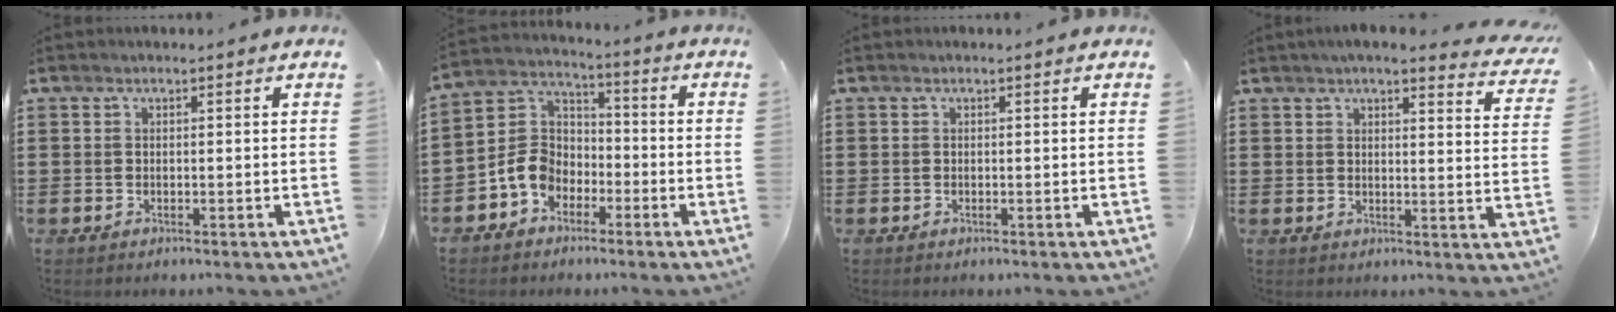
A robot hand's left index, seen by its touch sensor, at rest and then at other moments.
{"total": 7.4, "force": [-3.5, 6.1, 2.5], "torque": [-0.089, 0.015, -0.077]}
{"total": 0.0}
{"total": 4.2, "force": [3.8, 0.2, 1.8], "torque": [-0.044, -0.015, 0.064]}